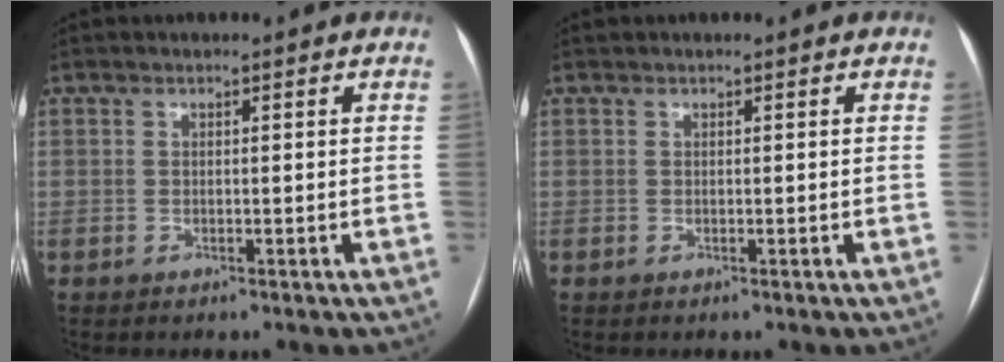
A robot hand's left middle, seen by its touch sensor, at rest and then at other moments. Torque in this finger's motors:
{"motor_torque": [0.08, -0.07, 0.02, 0.00]}